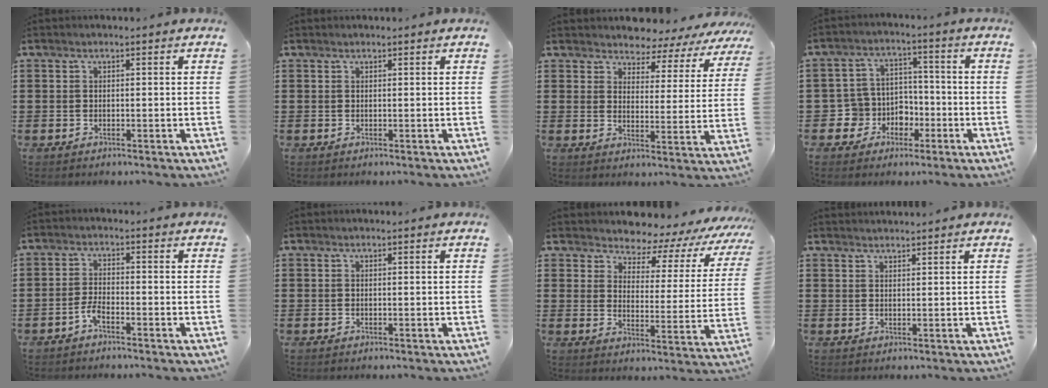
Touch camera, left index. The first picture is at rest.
{"total": 0.0}
{"total": 4.2, "force": [4.0, 1.2, -0.3], "torque": [-0.023, -0.027, 0.067]}
{"total": 6.1, "force": [-1.7, 5.7, 1.1], "torque": [-0.055, 0.006, -0.031]}
{"total": 2.5, "force": [-1.7, 0.7, 1.8], "torque": [-0.049, 0.000, -0.036]}
{"total": 0.0}
{"total": 4.6, "force": [4.3, 1.2, 0.9], "torque": [-0.039, -0.040, 0.065]}
{"total": 1.4, "force": [1.4, -0.1, 0.0], "torque": [-0.002, -0.001, 0.028]}